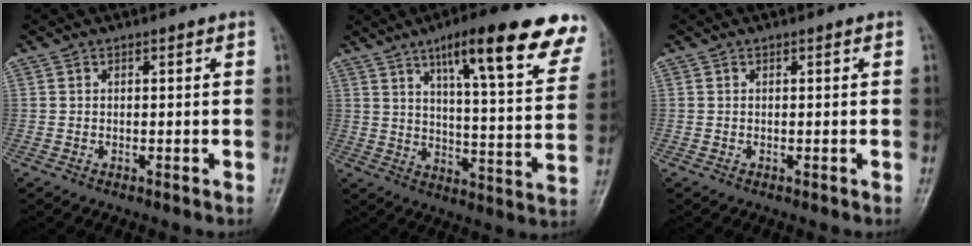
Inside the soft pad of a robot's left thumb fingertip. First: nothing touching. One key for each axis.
{"total": 22.1, "fx": 13.4, "fy": 4.8, "fz": 16.9, "tx": -0.206, "ty": -0.043, "tz": 0.184}
{"total": 0.0}